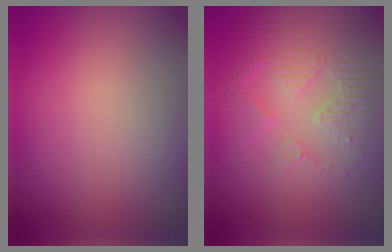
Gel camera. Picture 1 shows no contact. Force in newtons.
{"total": 5.2, "press": 3.4, "slide": 3.9}